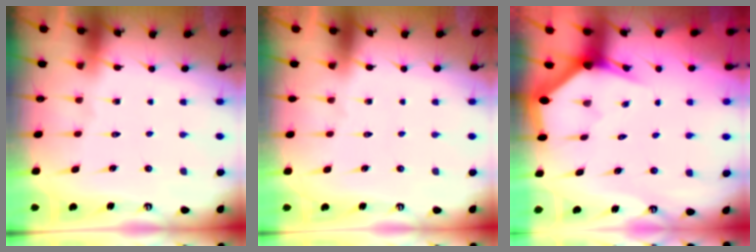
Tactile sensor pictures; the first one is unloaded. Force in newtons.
{"total": 0.0}
{"total": 3.0, "press": 3.0, "slide": 0.1}